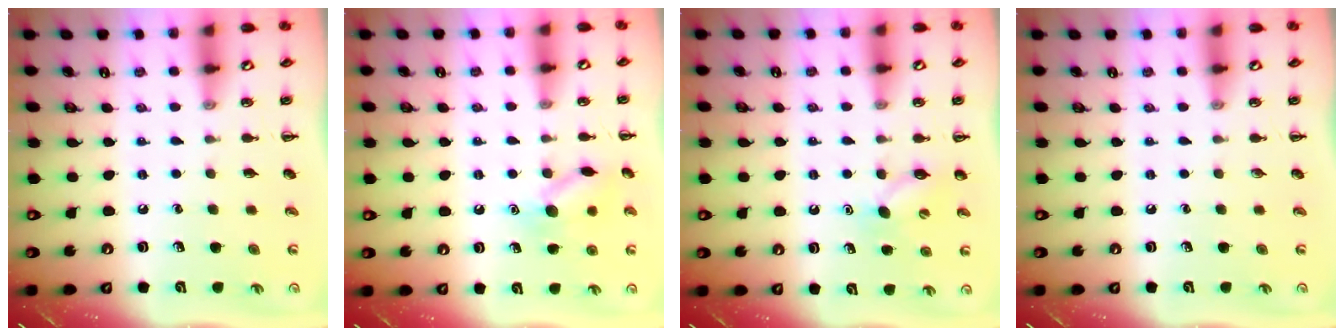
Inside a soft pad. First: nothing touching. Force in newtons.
{"total": 10.4, "press": 10.4, "slide": 0.5}
{"total": 7.3, "press": 7.1, "slide": 1.5}
{"total": 0.0}